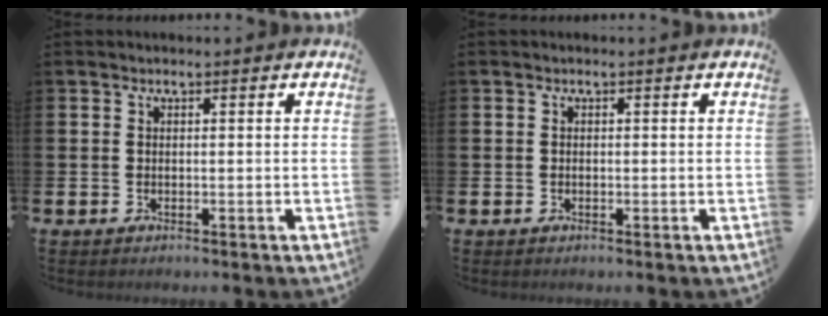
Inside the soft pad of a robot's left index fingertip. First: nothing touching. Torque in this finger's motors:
{"motor_torque": [-0.14, -0.09, -0.07, -0.01]}